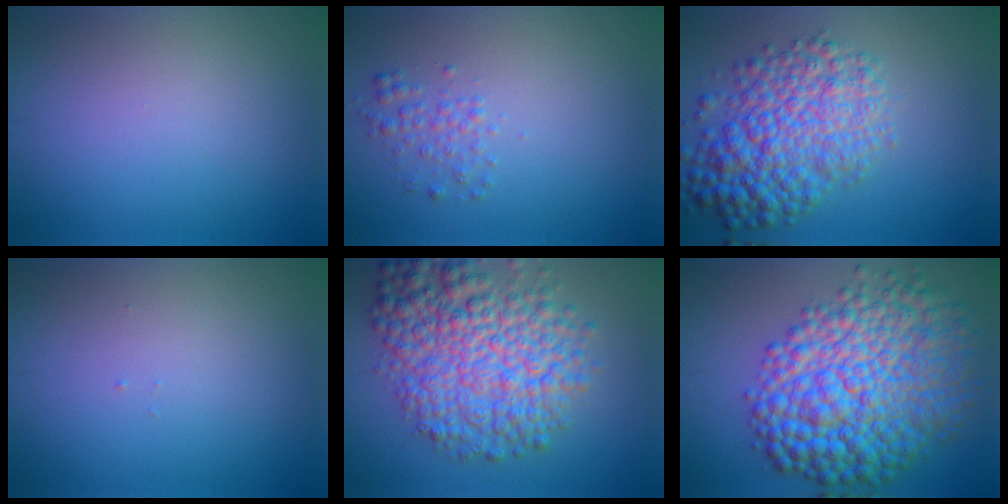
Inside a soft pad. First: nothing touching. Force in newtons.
{"total": 1.5, "press": 1.5, "slide": 0.1}
{"total": 7.7, "press": 7.7, "slide": 0.2}
{"total": 0.0}
{"total": 9.4, "press": 9.4, "slide": 0.3}
{"total": 12.1, "press": 12.1, "slide": 0.2}